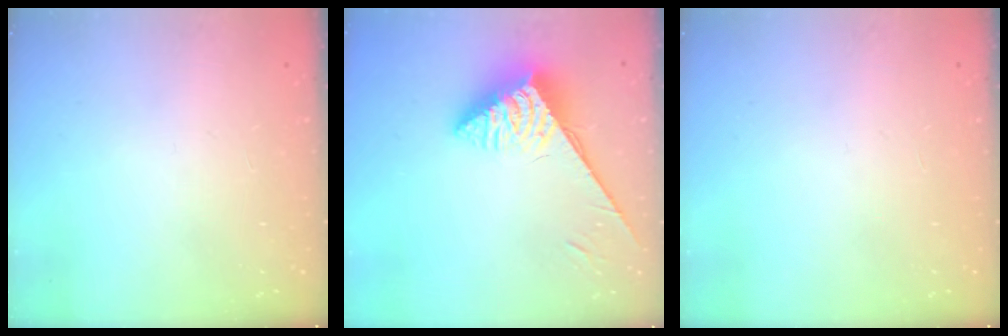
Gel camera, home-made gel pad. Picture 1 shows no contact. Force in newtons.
{"total": 5.6, "press": 5.6, "slide": 0.5}
{"total": 0.0}